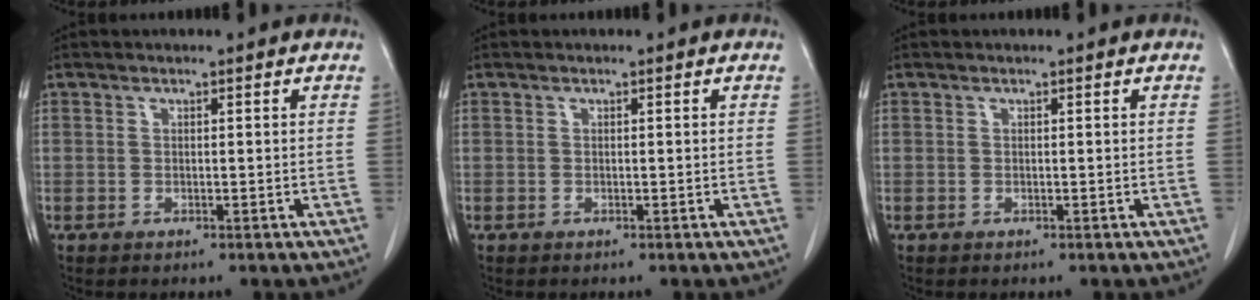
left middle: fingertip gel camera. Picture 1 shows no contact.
{"total": 0.0}
{"total": 0.0}